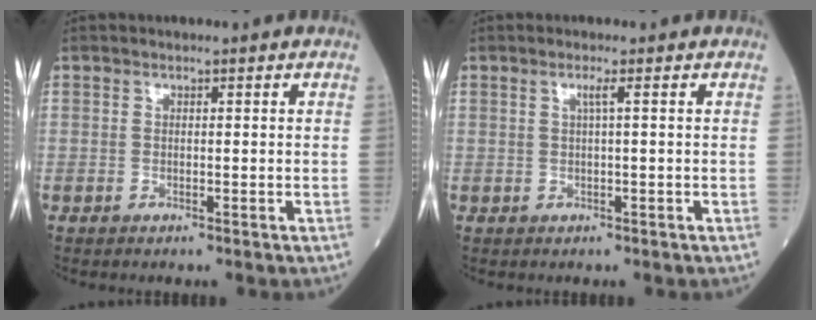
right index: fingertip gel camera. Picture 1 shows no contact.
{"total": 1.1, "force": [0.3, -0.3, 1.0], "torque": [-0.023, 0.000, 0.006]}